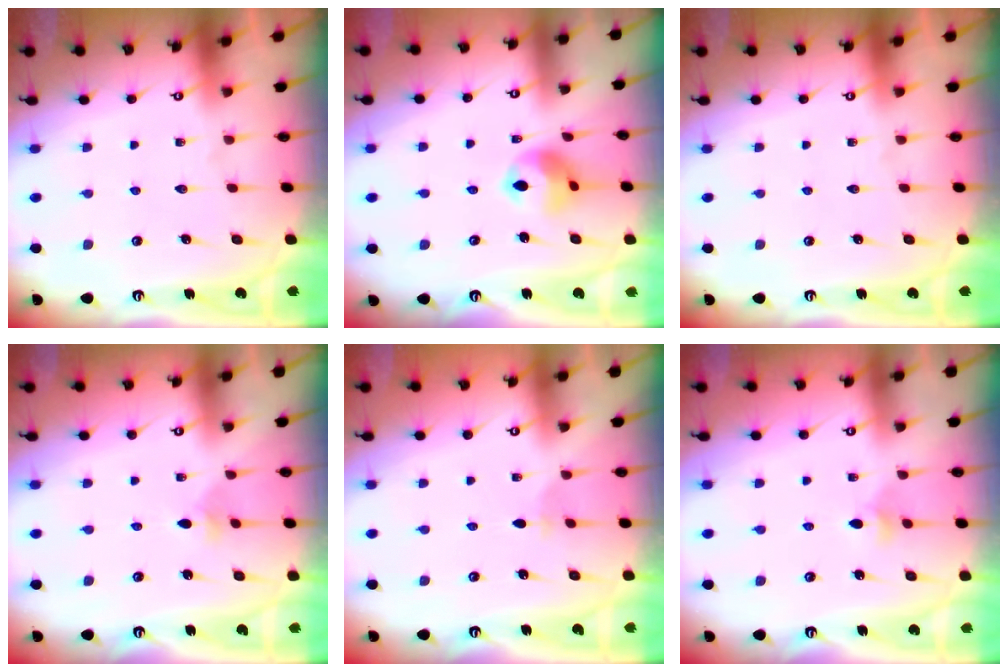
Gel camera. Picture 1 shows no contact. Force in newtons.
{"total": 9.9, "press": 9.8, "slide": 1.2}
{"total": 0.0}
{"total": 2.3, "press": 2.3, "slide": 0.4}
{"total": 2.2, "press": 2.1, "slide": 0.5}
{"total": 3.4, "press": 3.3, "slide": 0.7}